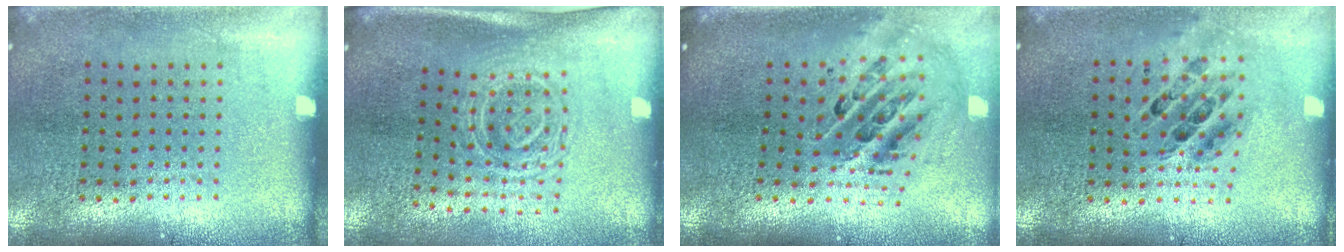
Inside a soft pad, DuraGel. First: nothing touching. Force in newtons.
{"total": 1.7, "press": 1.3, "slide": 1.1}
{"total": 1.6, "press": 1.3, "slide": 0.9}
{"total": 0.7, "press": 0.6, "slide": 0.2}